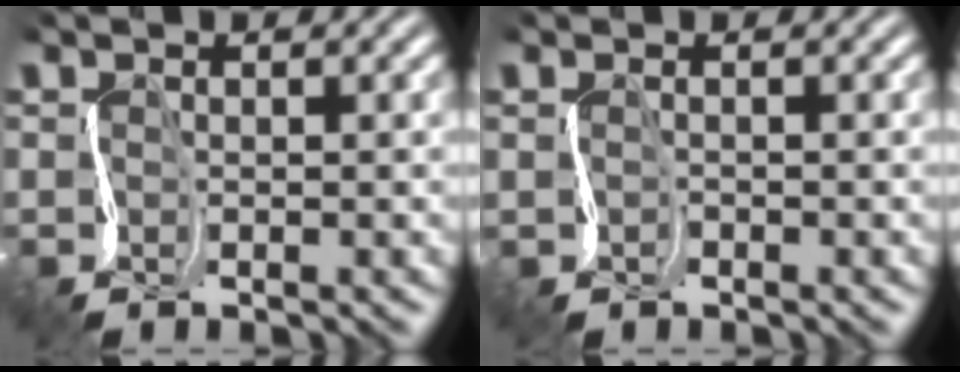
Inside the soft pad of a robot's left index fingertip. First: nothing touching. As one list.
[{"total": 0.7, "force": [0.3, -0.1, -0.7], "torque": [0.009, -0.002, 0.002]}]